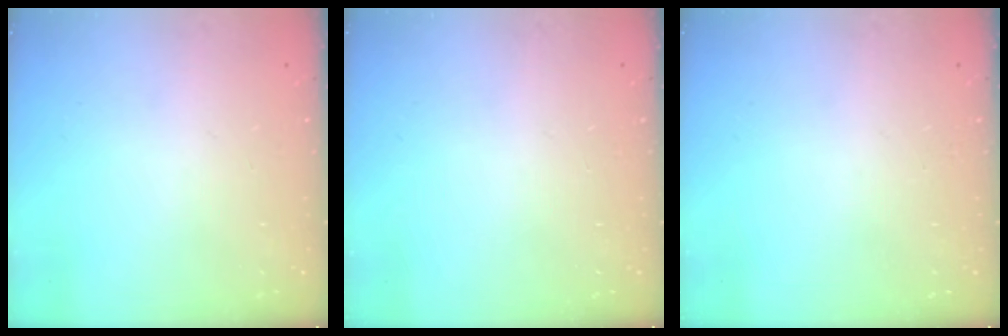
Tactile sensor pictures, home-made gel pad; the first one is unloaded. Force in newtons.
{"total": 0.0}
{"total": 0.0}